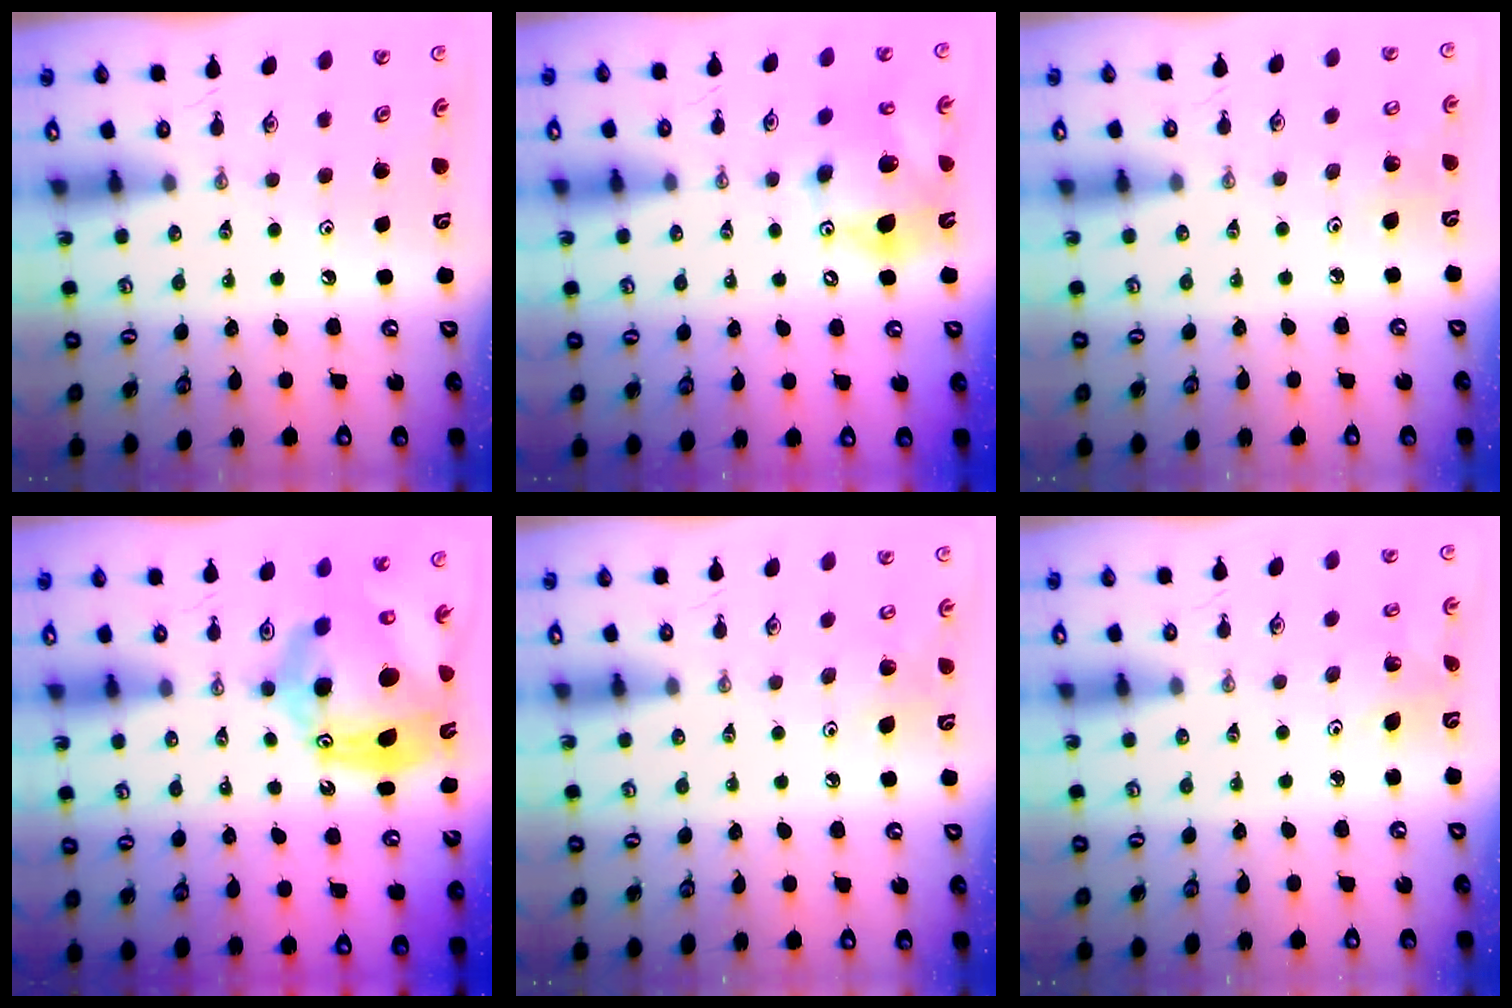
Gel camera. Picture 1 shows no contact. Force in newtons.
{"total": 14.2, "press": 13.9, "slide": 2.9}
{"total": 6.5, "press": 6.2, "slide": 1.9}
{"total": 19.1, "press": 19.0, "slide": 1.7}
{"total": 6.1, "press": 5.8, "slide": 1.9}
{"total": 2.7, "press": 2.7, "slide": 0.3}